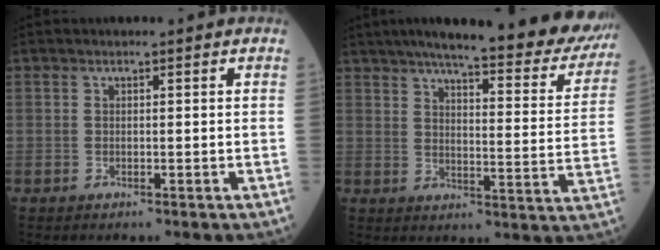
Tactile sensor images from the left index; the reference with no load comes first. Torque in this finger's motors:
{"motor_torque": [0.43, -0.85, 0.97, 0.20]}